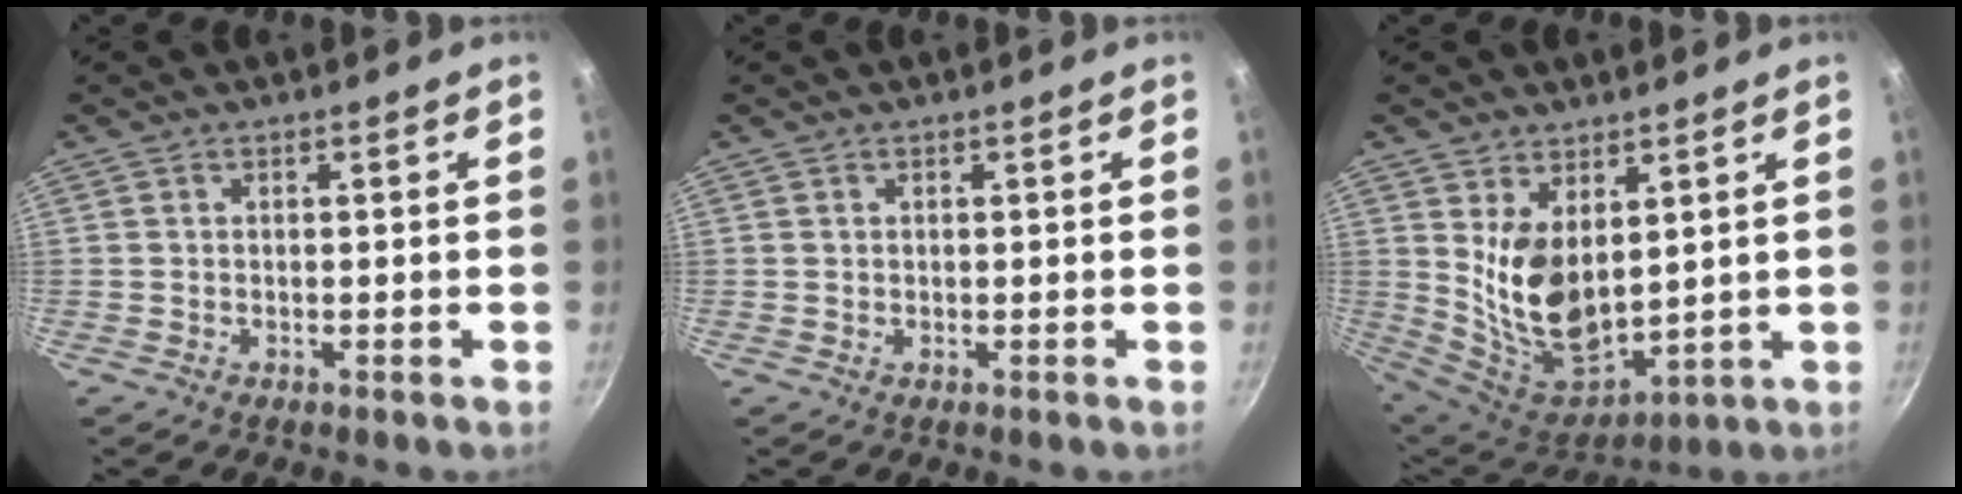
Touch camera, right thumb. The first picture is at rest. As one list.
[{"total": 0.0}, {"total": 12.9, "force": [3.7, 7.5, 9.8], "torque": [-0.159, -0.051, 0.092]}]